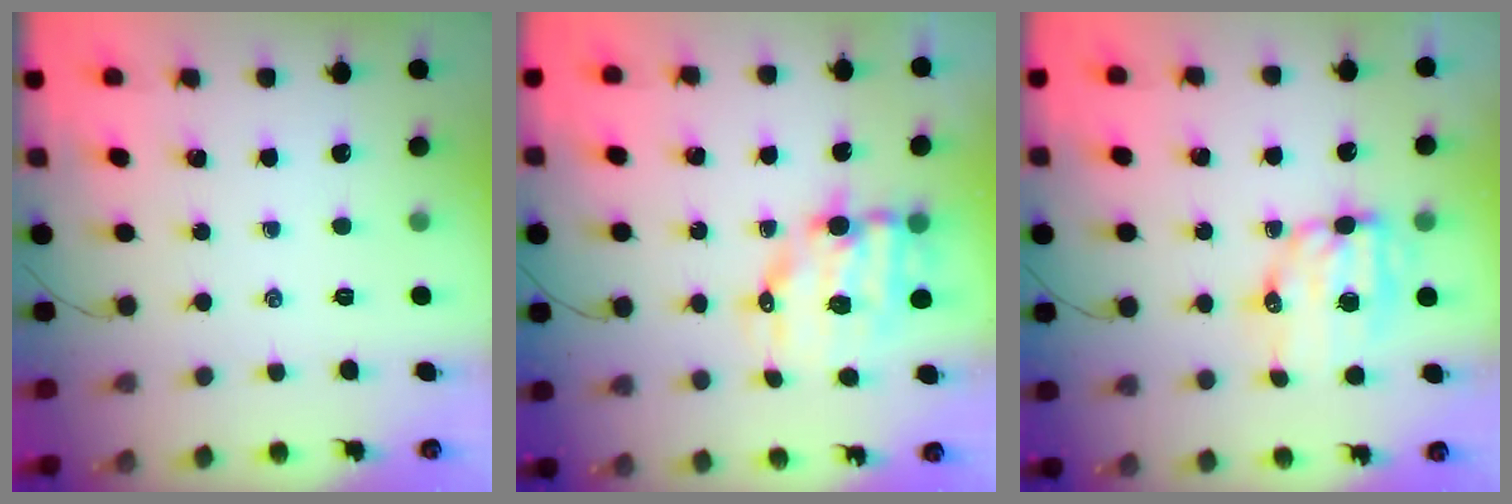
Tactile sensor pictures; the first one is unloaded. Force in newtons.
{"total": 10.5, "press": 10.2, "slide": 2.4}
{"total": 9.4, "press": 9.2, "slide": 1.9}